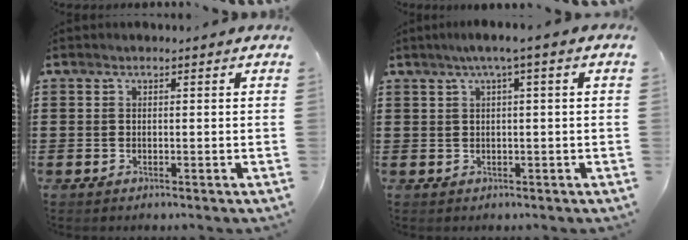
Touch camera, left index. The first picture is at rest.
{"total": 2.4, "force": [0.3, -0.2, 2.4], "torque": [-0.042, -0.001, 0.004]}